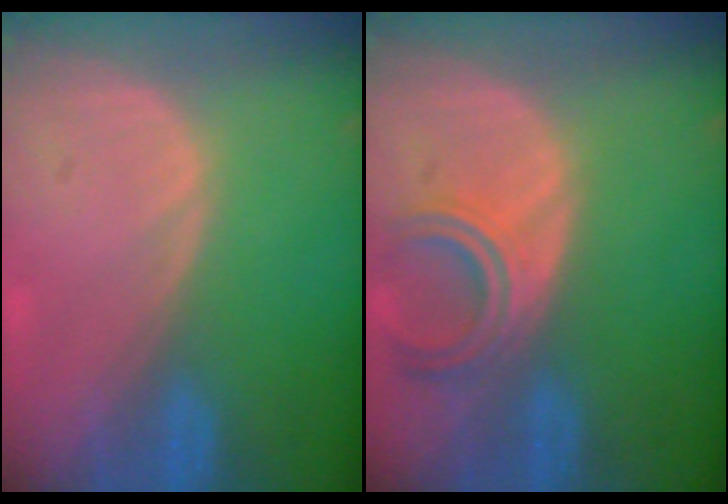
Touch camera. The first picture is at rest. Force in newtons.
{"total": 5.4, "press": 5.0, "slide": 2.0}